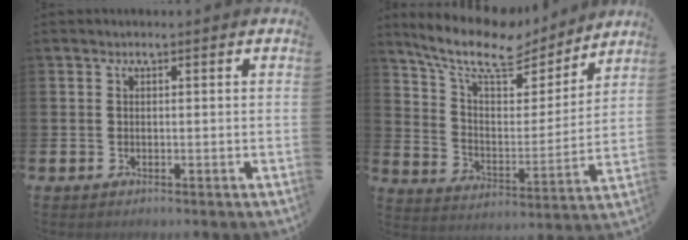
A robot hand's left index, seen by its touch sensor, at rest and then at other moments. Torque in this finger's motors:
{"motor_torque": [1.09, -1.05, 0.98, 0.21]}